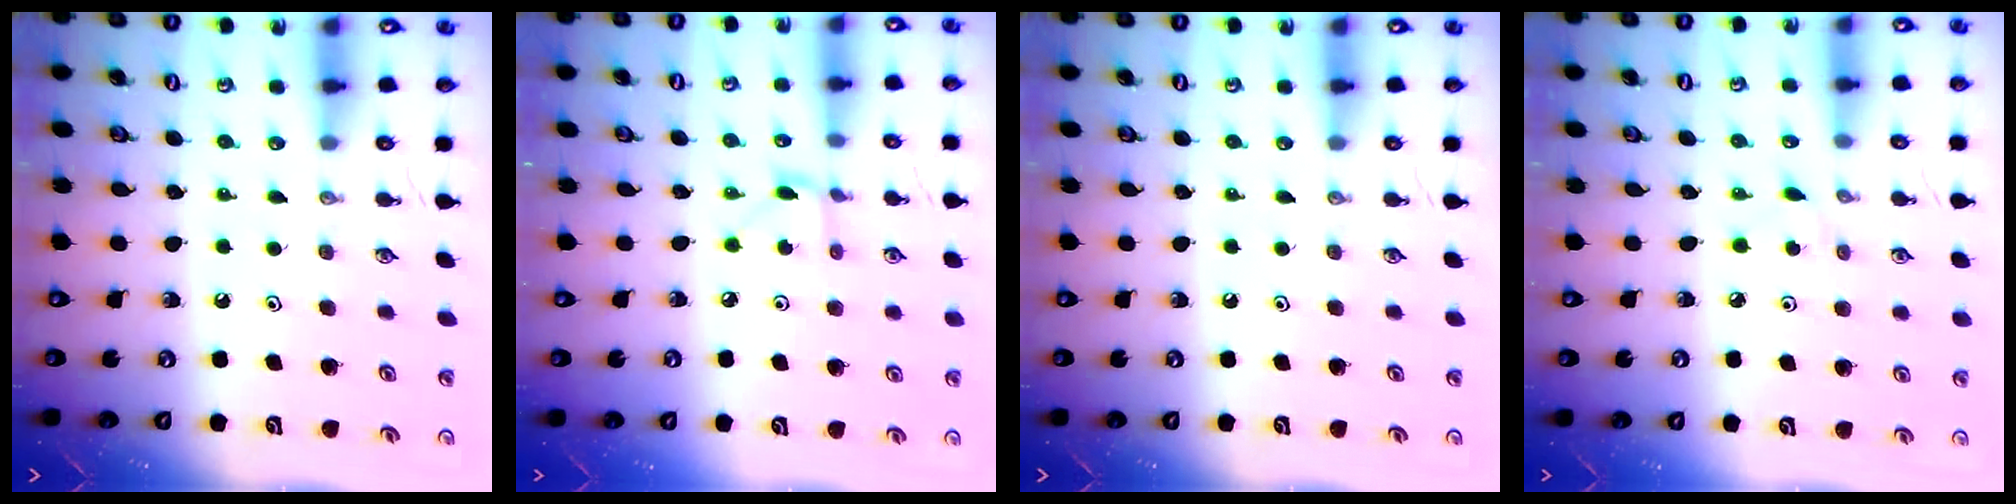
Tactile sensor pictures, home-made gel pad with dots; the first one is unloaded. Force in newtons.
{"total": 1.8, "press": 1.8, "slide": 0.3}
{"total": 0.0}
{"total": 2.9, "press": 2.9, "slide": 0.1}